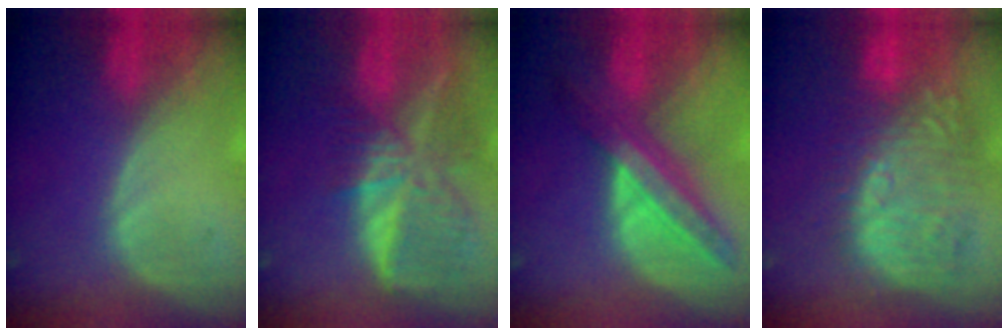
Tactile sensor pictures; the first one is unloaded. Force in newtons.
{"total": 9.5, "press": 8.4, "slide": 4.6}
{"total": 7.8, "press": 7.2, "slide": 3.0}
{"total": 11.2, "press": 10.8, "slide": 3.1}